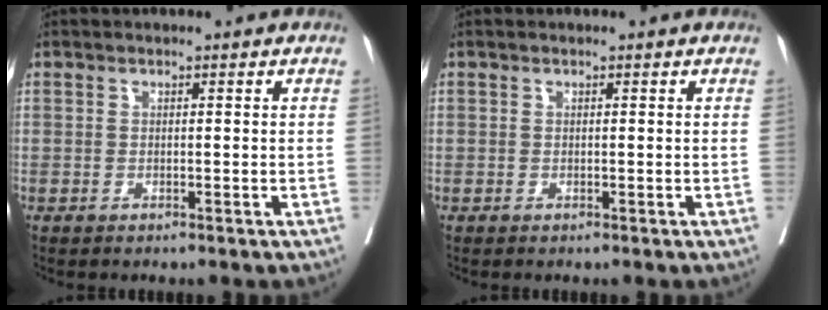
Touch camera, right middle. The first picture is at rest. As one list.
[{"total": 0.0}]